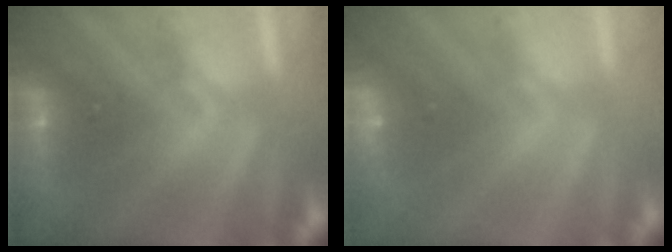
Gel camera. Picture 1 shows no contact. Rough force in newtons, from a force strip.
{"total": 2.3}